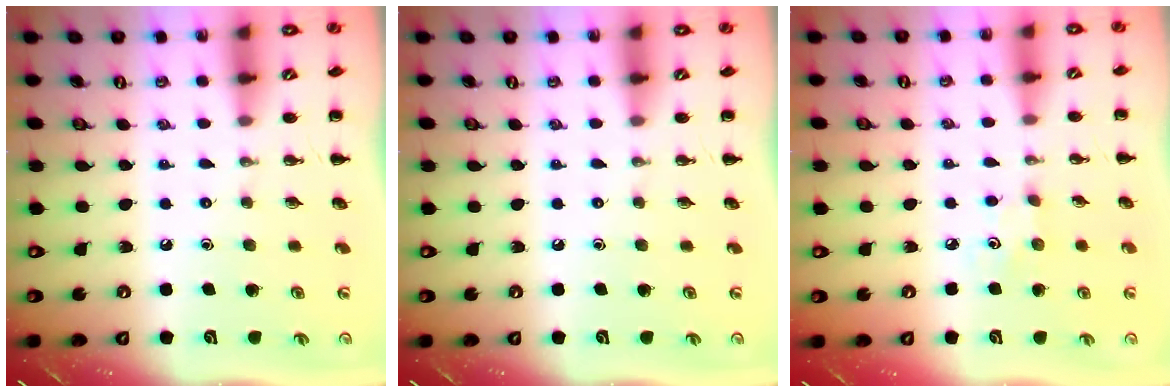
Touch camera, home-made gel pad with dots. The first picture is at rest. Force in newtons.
{"total": 0.0}
{"total": 2.6, "press": 2.5, "slide": 0.8}